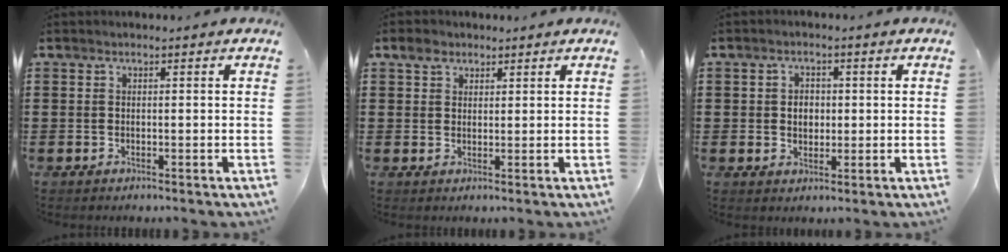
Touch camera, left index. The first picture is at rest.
{"total": 3.1, "force": [2.0, 2.2, 0.9], "torque": [-0.020, 0.007, 0.034]}
{"total": 2.7, "force": [0.2, 2.2, 1.6], "torque": [-0.031, 0.005, -0.002]}